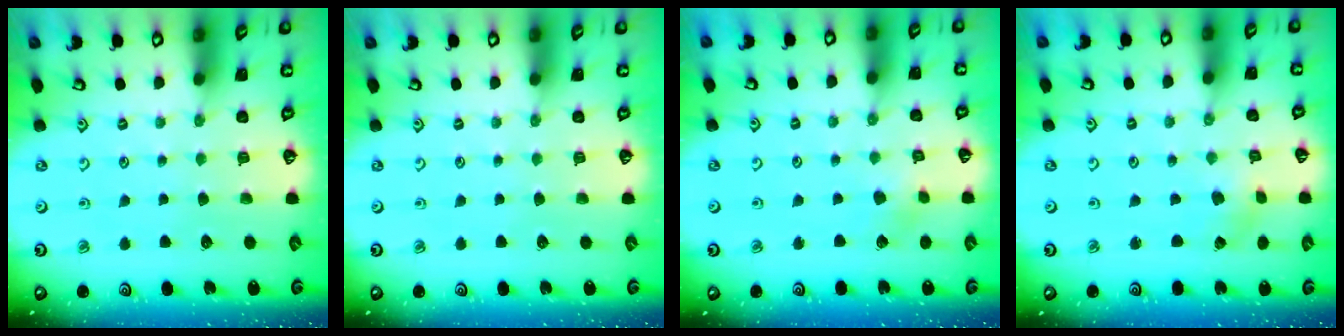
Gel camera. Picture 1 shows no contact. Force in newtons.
{"total": 0.0}
{"total": 3.0, "press": 2.9, "slide": 0.7}
{"total": 0.0}